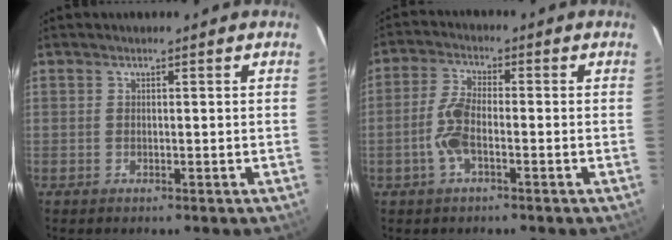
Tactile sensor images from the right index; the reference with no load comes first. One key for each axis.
{"total": 5.9, "fx": -2.0, "fy": 2.2, "fz": 5.1, "tx": -0.116, "ty": 0.006, "tz": -0.043}